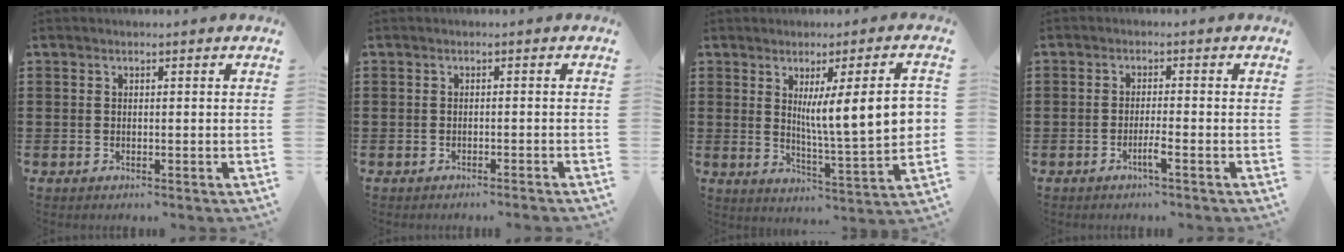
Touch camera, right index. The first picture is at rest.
{"total": 0.9, "force": [-0.8, -0.3, 0.2], "torque": [-0.005, -0.001, -0.016]}
{"total": 10.8, "force": [2.3, 1.2, 10.5], "torque": [-0.175, -0.006, 0.036]}
{"total": 2.4, "force": [-1.4, -0.1, 2.0], "torque": [-0.040, -0.004, -0.028]}